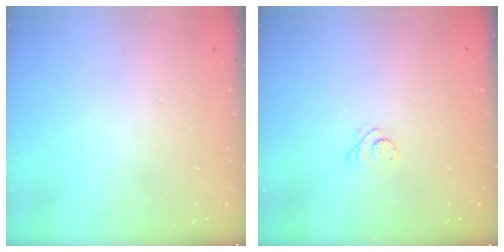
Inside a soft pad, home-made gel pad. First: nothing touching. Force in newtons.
{"total": 2.8, "press": 2.7, "slide": 0.3}